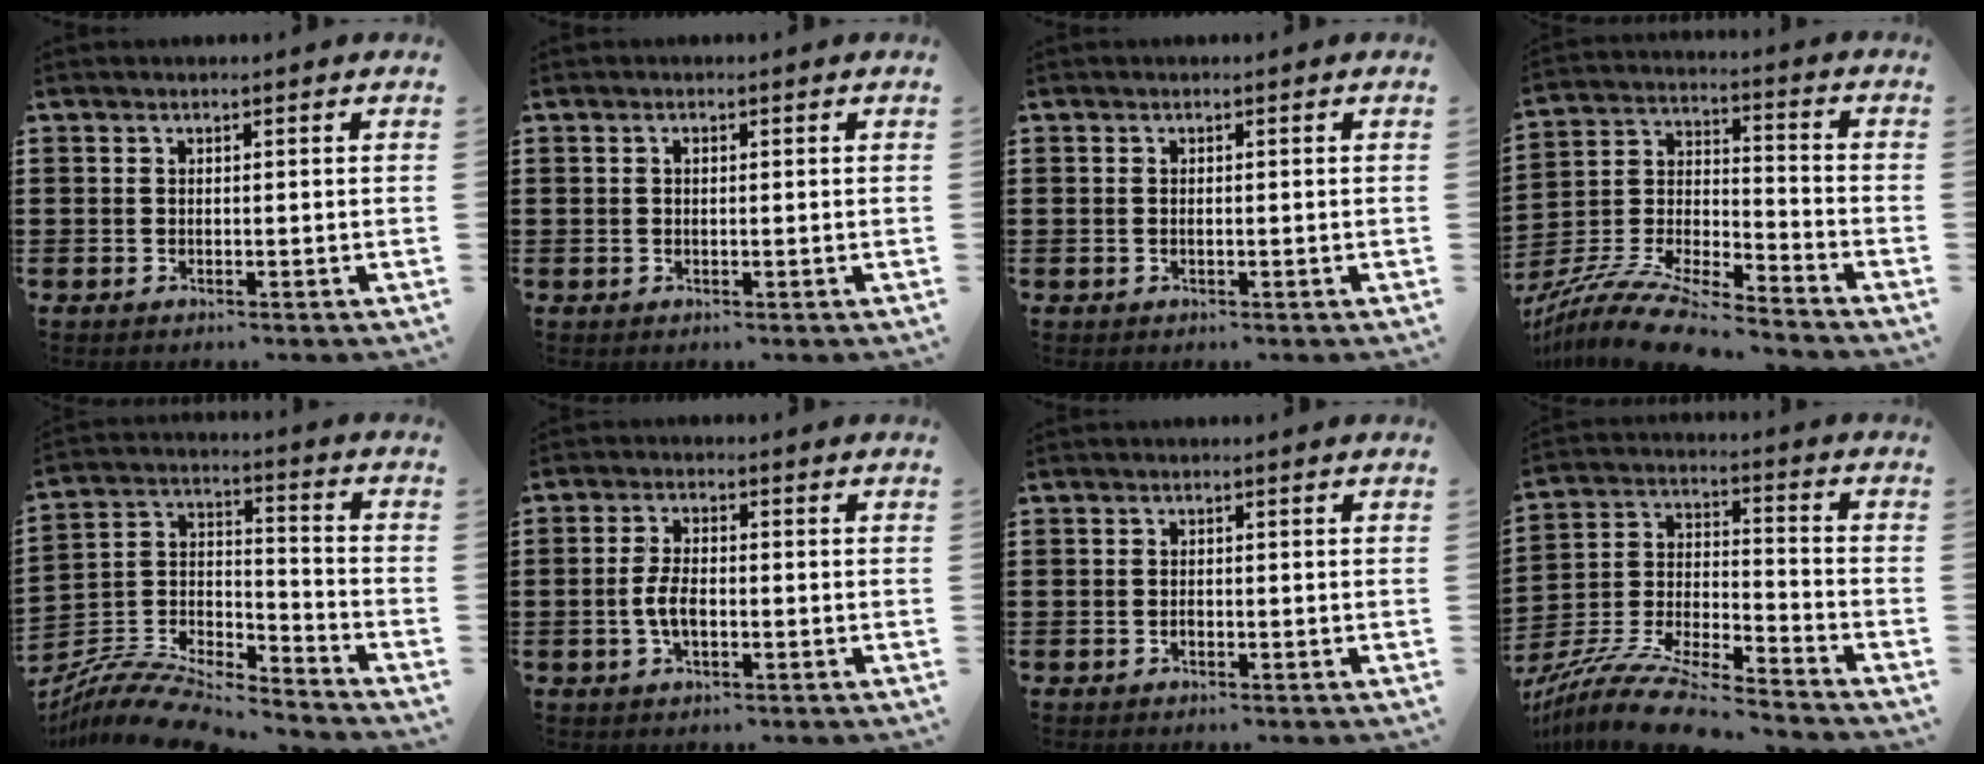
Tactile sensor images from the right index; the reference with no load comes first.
{"total": 0.6, "force": [0.0, 0.4, 0.5], "torque": [-0.011, 0.001, 0.000]}
{"total": 0.0}
{"total": 11.4, "force": [-10.4, 1.1, 4.5], "torque": [-0.098, 0.013, -0.210]}
{"total": 9.6, "force": [-9.0, 2.0, 2.8], "torque": [-0.057, 0.017, -0.180]}
{"total": 4.4, "force": [-0.9, 1.9, 3.8], "torque": [-0.090, -0.002, -0.023]}
{"total": 0.7, "force": [-0.5, 0.3, 0.3], "torque": [-0.008, -0.003, -0.008]}
{"total": 11.7, "force": [-10.6, 0.9, 4.8], "torque": [-0.101, 0.012, -0.214]}